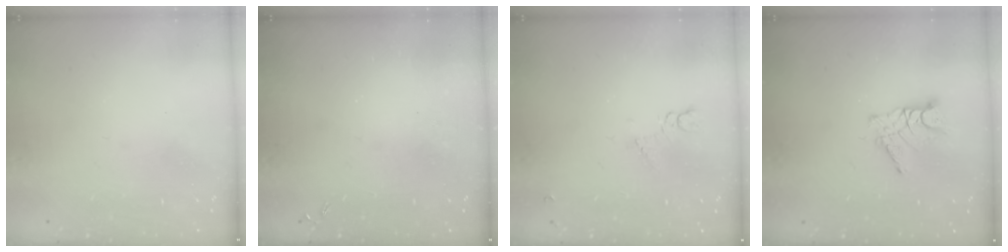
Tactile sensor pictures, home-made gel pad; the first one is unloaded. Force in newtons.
{"total": 0.0}
{"total": 5.2, "press": 5.1, "slide": 0.8}
{"total": 8.9, "press": 8.9, "slide": 0.8}